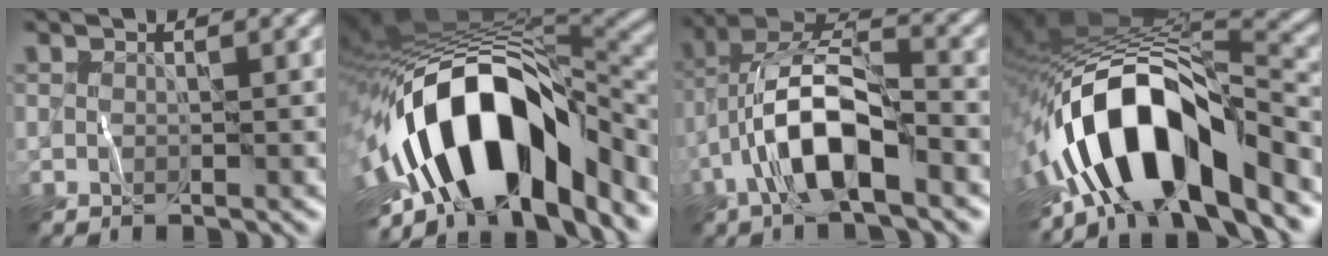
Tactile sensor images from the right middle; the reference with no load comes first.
{"total": 16.3, "force": [-4.6, 8.0, 13.5], "torque": [-0.217, 0.017, -0.087]}
{"total": 8.3, "force": [-3.1, 3.2, 7.0], "torque": [-0.137, 0.013, -0.062]}
{"total": 12.6, "force": [-6.0, 4.8, 10.0], "torque": [-0.159, 0.014, -0.112]}